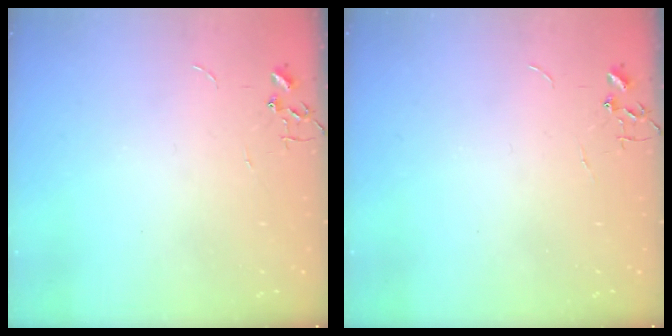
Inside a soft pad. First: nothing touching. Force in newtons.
{"total": 0.0}